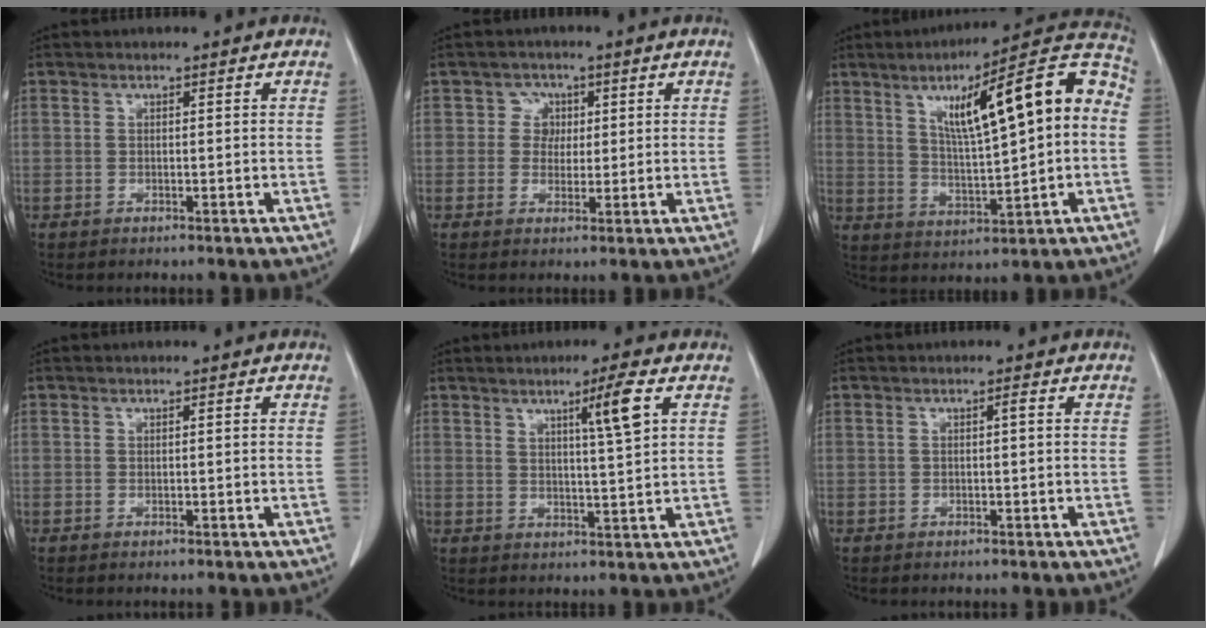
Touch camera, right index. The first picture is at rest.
{"total": 2.9, "force": [0.7, 2.8, 0.4], "torque": [0.004, 0.006, 0.009]}
{"total": 17.2, "force": [3.2, 2.7, 16.7], "torque": [-0.241, 0.040, 0.049]}
{"total": 0.5, "force": [-0.4, 0.0, 0.3], "torque": [-0.008, 0.000, -0.006]}
{"total": 5.6, "force": [2.5, -0.7, 4.9], "torque": [-0.077, -0.004, 0.044]}
{"total": 0.7, "force": [0.0, 0.0, 0.7], "torque": [-0.008, 0.004, 0.002]}